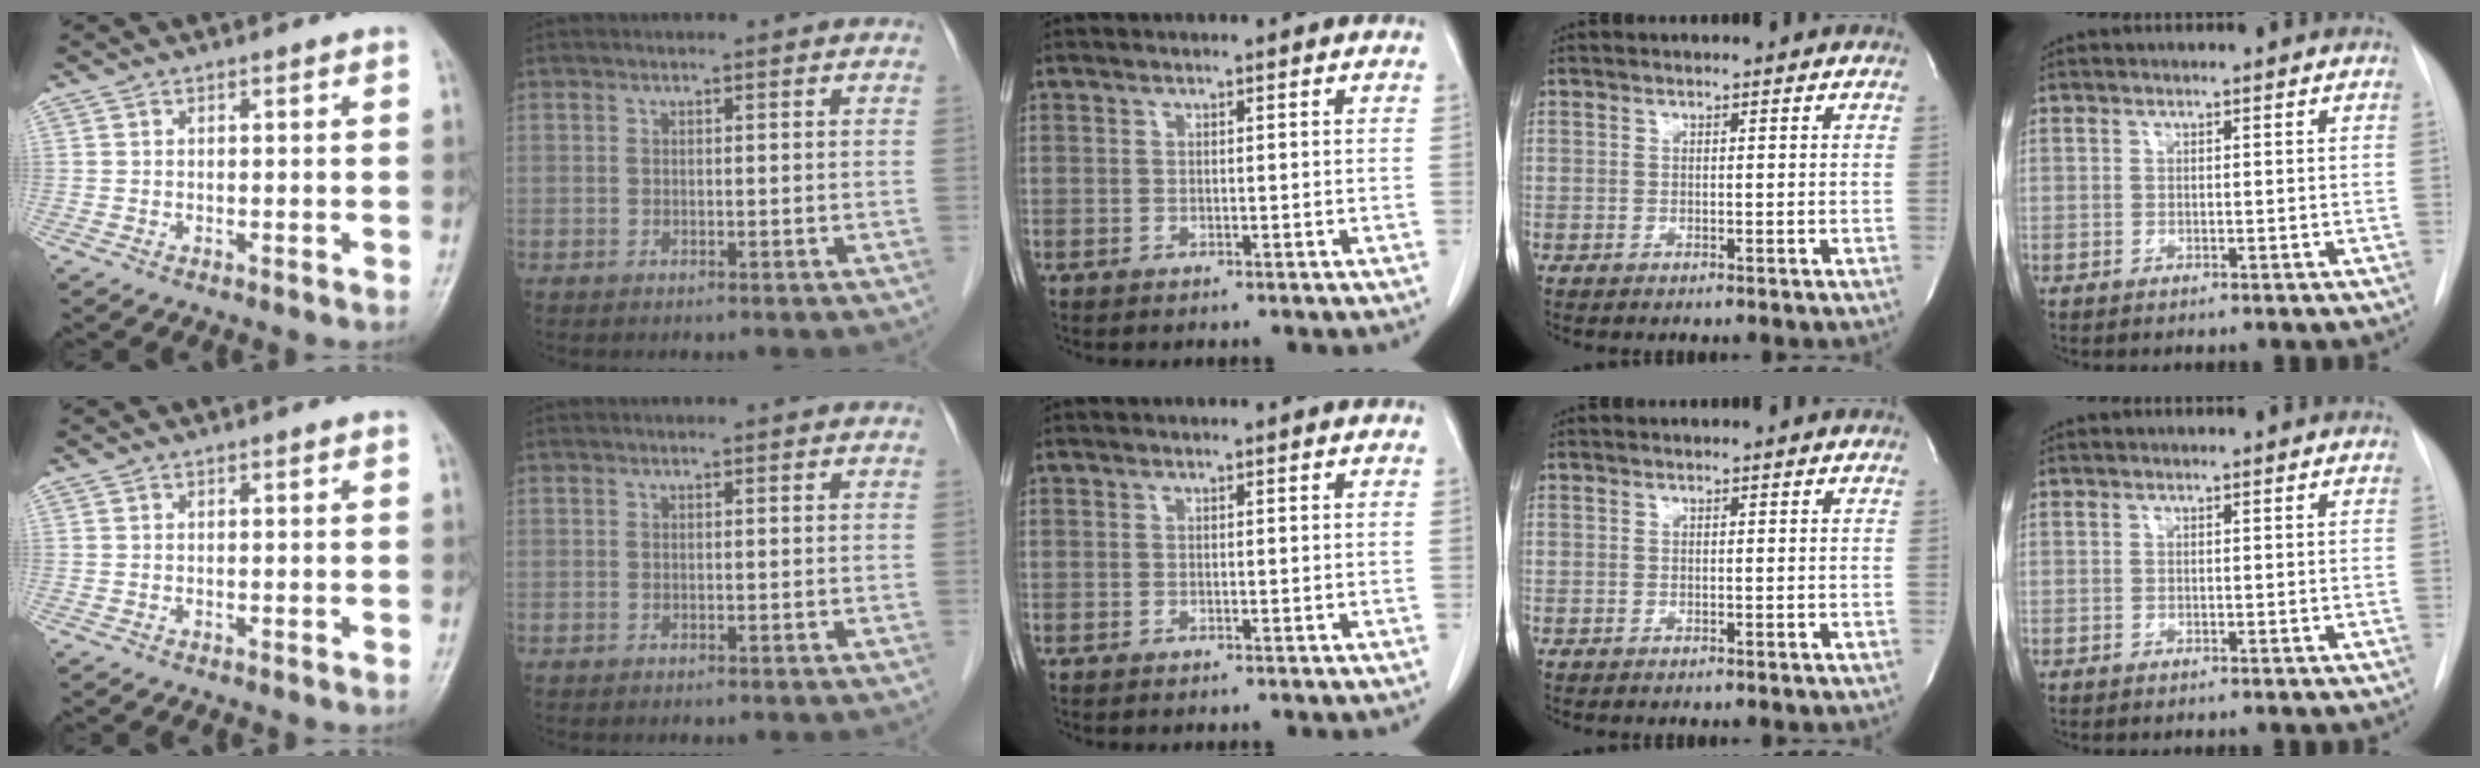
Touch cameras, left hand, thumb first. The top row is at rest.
{}